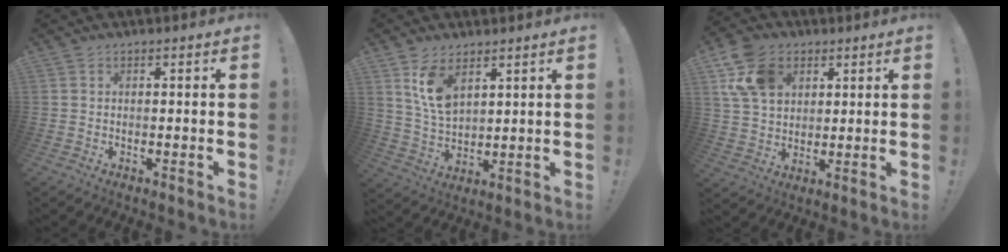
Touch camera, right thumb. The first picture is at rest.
{"total": 9.8, "force": [5.7, 5.2, 6.1], "torque": [-0.121, -0.024, 0.109]}
{"total": 14.1, "force": [5.8, 10.5, 7.5], "torque": [-0.145, -0.012, 0.118]}